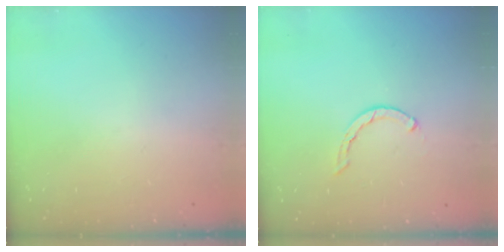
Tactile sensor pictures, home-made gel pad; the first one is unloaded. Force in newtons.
{"total": 0.5, "press": 0.5, "slide": 0.2}